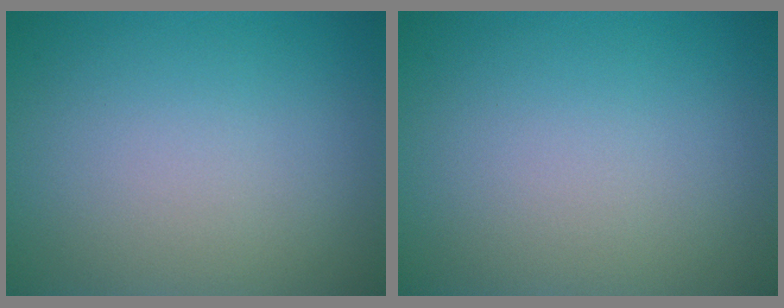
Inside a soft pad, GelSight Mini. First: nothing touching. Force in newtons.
{"total": 0.0}